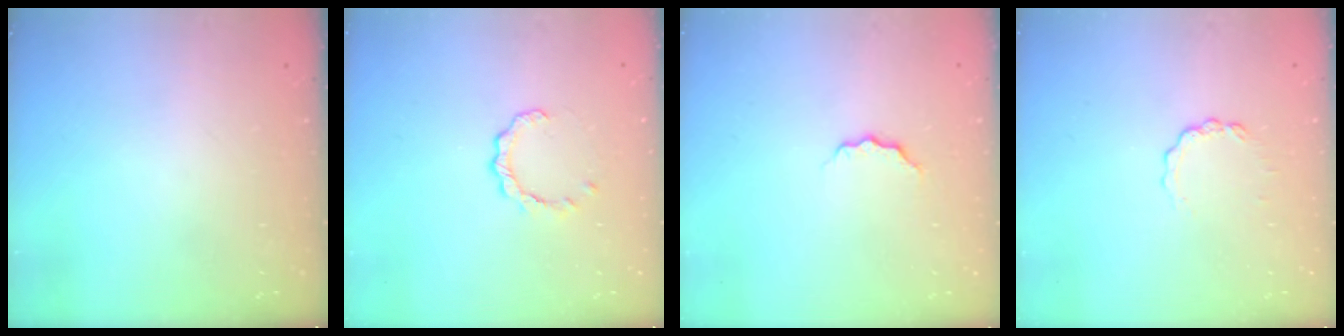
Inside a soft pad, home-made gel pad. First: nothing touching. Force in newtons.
{"total": 2.5, "press": 2.5, "slide": 0.3}
{"total": 3.8, "press": 3.8, "slide": 0.5}
{"total": 3.2, "press": 3.1, "slide": 0.2}